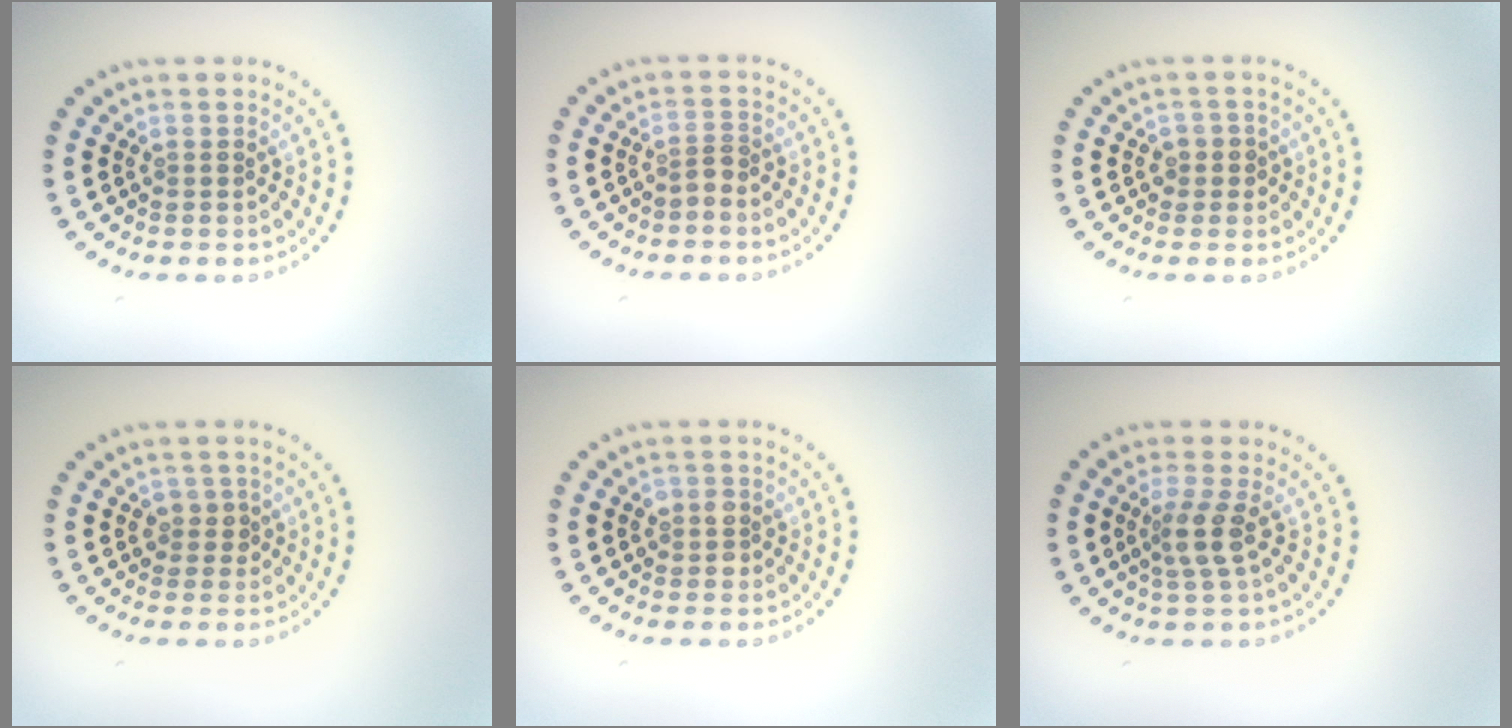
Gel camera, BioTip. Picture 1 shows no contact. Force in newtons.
{"total": 1.0, "press": 0.6, "slide": 0.8}
{"total": 1.5, "press": 1.2, "slide": 0.9}
{"total": 1.7, "press": 1.4, "slide": 1.0}
{"total": 1.5, "press": 1.4, "slide": 0.5}
{"total": 2.6, "press": 2.0, "slide": 1.6}